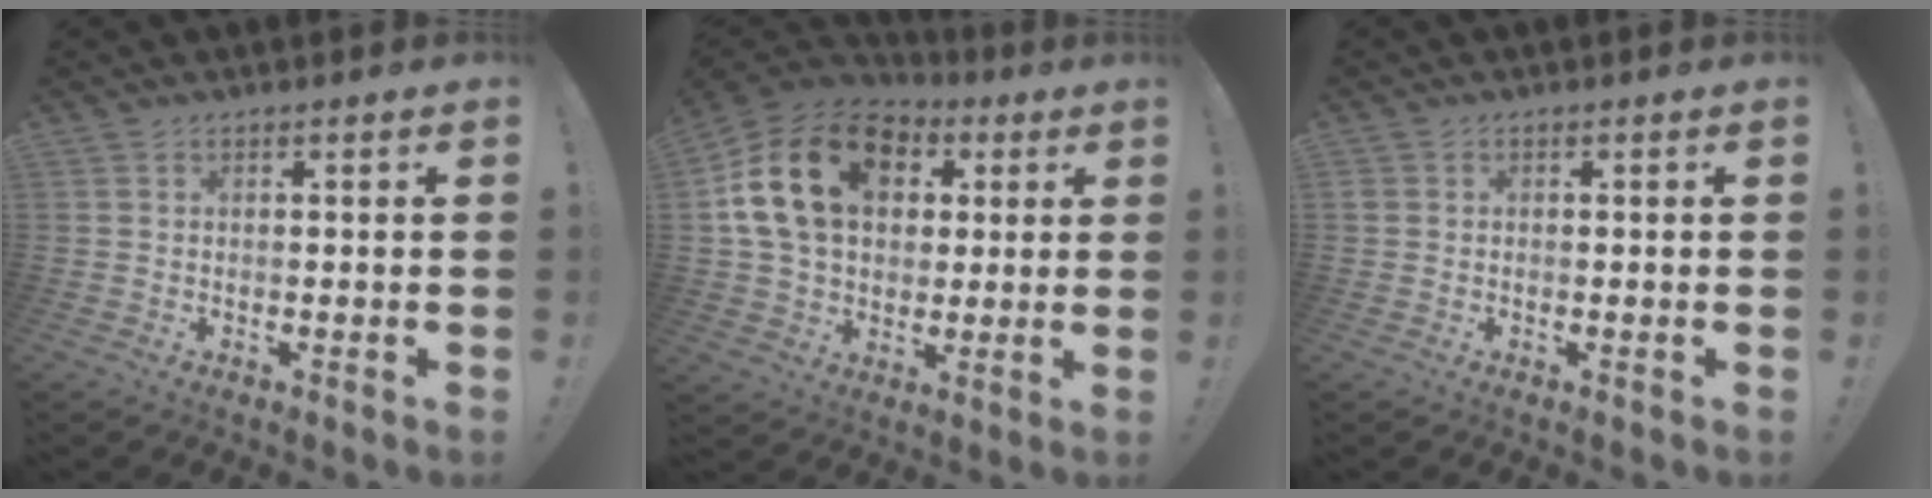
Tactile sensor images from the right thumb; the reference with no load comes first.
{"total": 20.2, "force": [6.1, 14.4, 12.8], "torque": [-0.219, -0.005, 0.112]}
{"total": 0.9, "force": [0.0, 0.8, 0.2], "torque": [-0.012, 0.006, 0.002]}